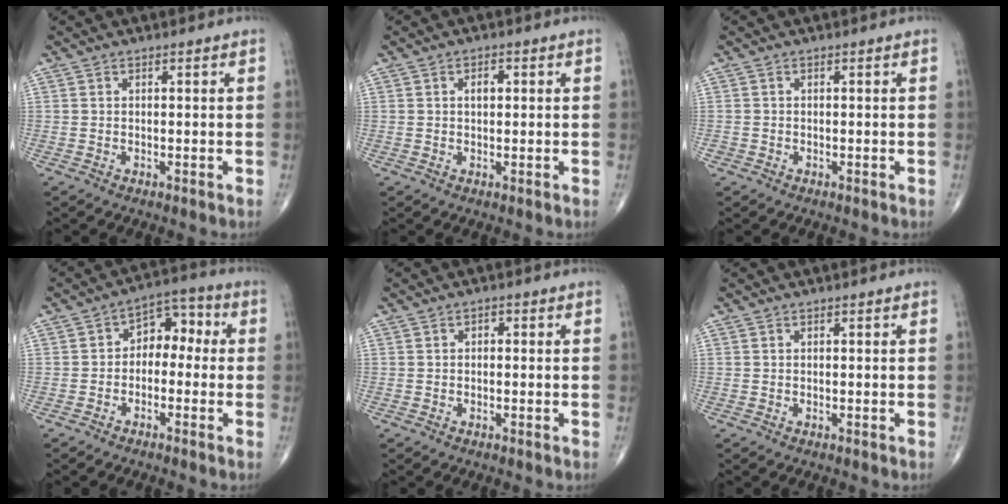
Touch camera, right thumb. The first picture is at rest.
{"total": 2.2, "force": [0.4, 1.3, 1.7], "torque": [-0.025, 0.004, 0.005]}
{"total": 0.6, "force": [-0.2, 0.5, 0.0], "torque": [0.004, 0.004, -0.006]}
{"total": 7.1, "force": [-0.6, 5.0, 5.1], "torque": [-0.038, 0.040, -0.027]}
{"total": 0.9, "force": [0.0, 0.6, 0.6], "torque": [-0.002, 0.004, -0.004]}
{"total": 0.0}